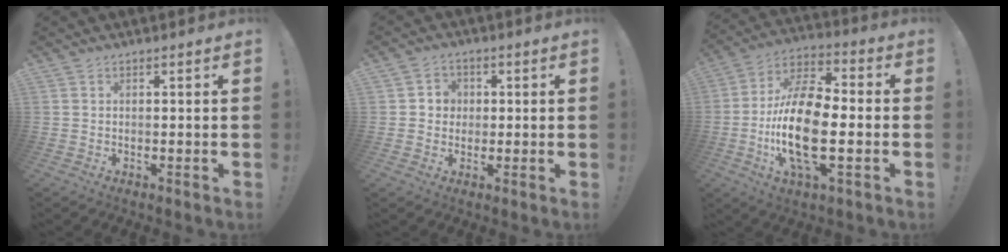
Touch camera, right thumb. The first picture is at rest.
{"total": 4.5, "force": [0.2, 4.3, 1.1], "torque": [-0.017, 0.005, 0.003]}
{"total": 20.8, "force": [-3.7, 9.9, 18.0], "torque": [-0.363, 0.013, -0.062]}